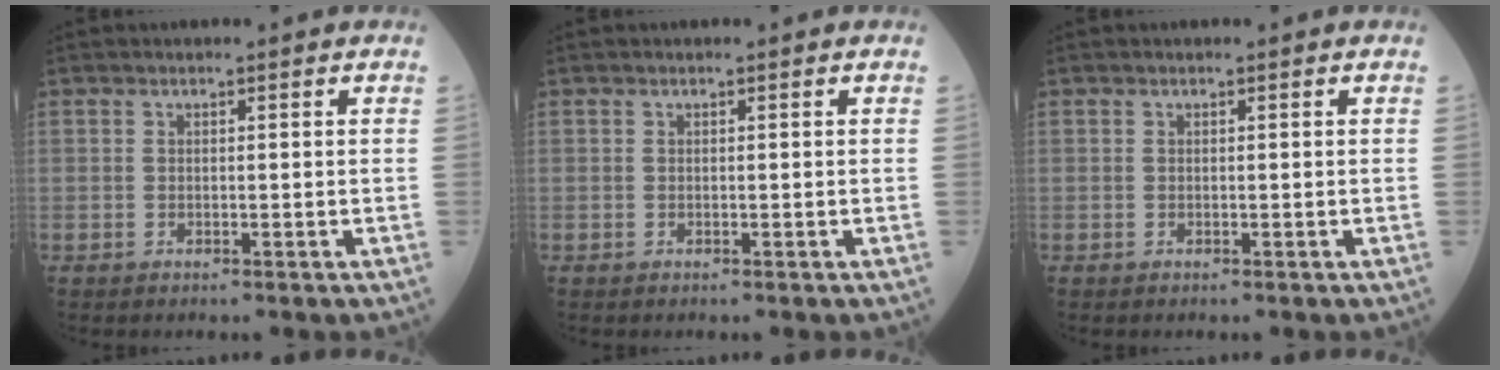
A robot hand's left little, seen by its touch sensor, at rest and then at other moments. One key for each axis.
{"total": 0.0}
{"total": 0.0}